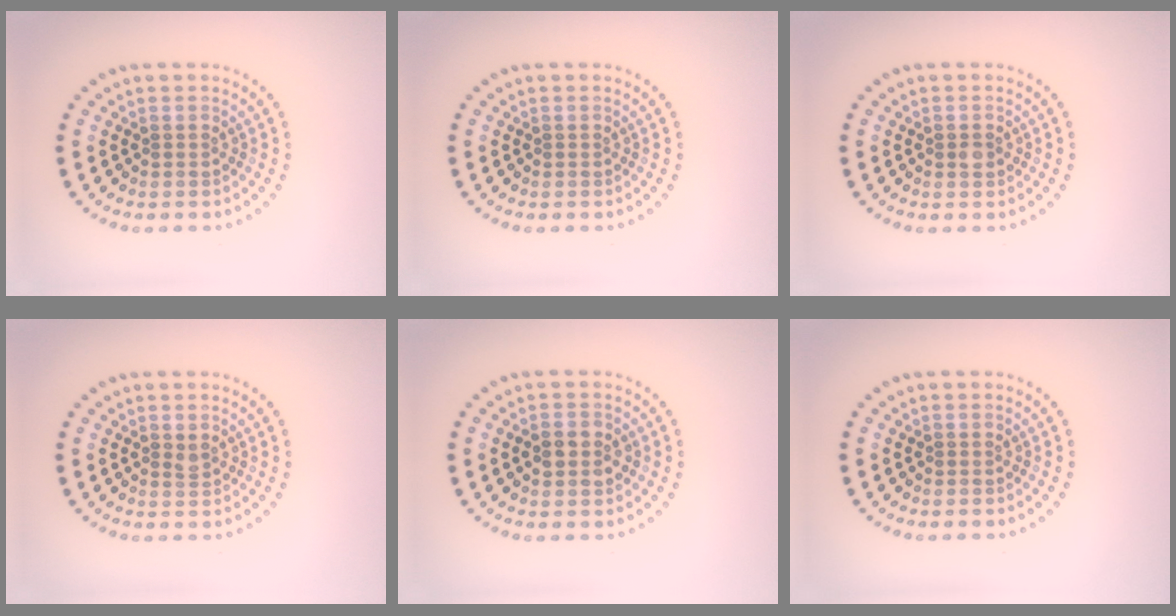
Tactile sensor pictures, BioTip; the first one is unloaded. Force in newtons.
{"total": 0.0}
{"total": 0.9, "press": 0.9, "slide": 0.0}
{"total": 0.6, "press": 0.5, "slide": 0.4}
{"total": 2.0, "press": 1.9, "slide": 0.3}
{"total": 0.0}